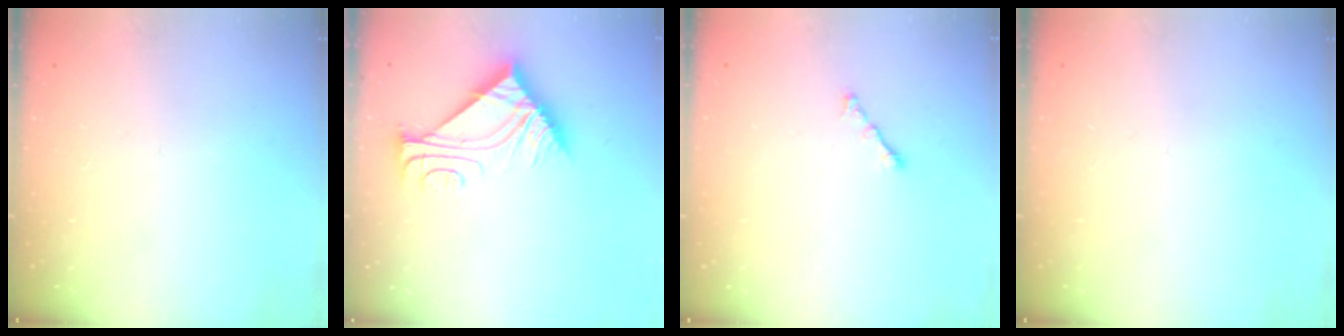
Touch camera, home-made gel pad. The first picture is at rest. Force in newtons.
{"total": 9.0, "press": 9.0, "slide": 0.1}
{"total": 1.7, "press": 1.6, "slide": 0.6}
{"total": 0.0}